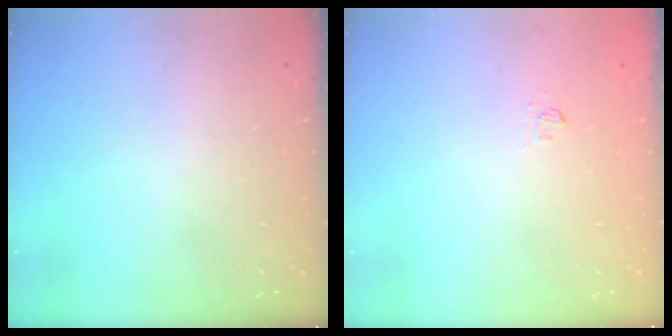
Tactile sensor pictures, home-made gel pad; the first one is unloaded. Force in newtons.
{"total": 2.4, "press": 2.1, "slide": 1.3}